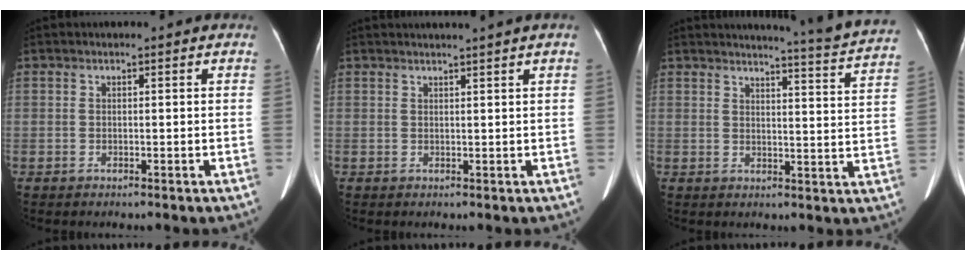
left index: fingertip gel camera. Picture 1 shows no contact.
{"total": 2.7, "force": [2.2, -0.9, 1.2], "torque": [-0.016, 0.007, 0.036]}
{"total": 11.8, "force": [11.3, -1.9, 2.6], "torque": [-0.047, -0.067, 0.124]}